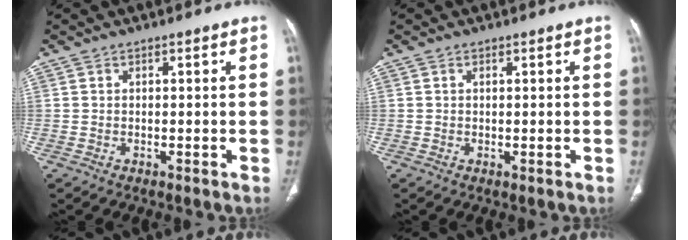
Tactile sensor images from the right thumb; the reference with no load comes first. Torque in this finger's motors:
{"motor_torque": [-0.08, -0.16, -0.17, -0.03, 0.10]}